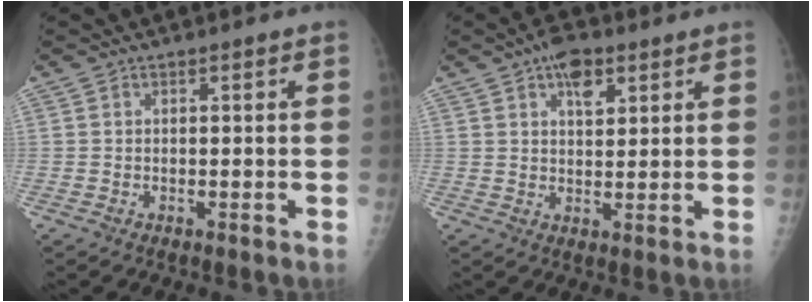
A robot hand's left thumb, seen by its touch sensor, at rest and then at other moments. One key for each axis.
{"total": 6.2, "fx": 3.3, "fy": 3.2, "fz": 4.1, "tx": -0.048, "ty": -0.009, "tz": 0.048}